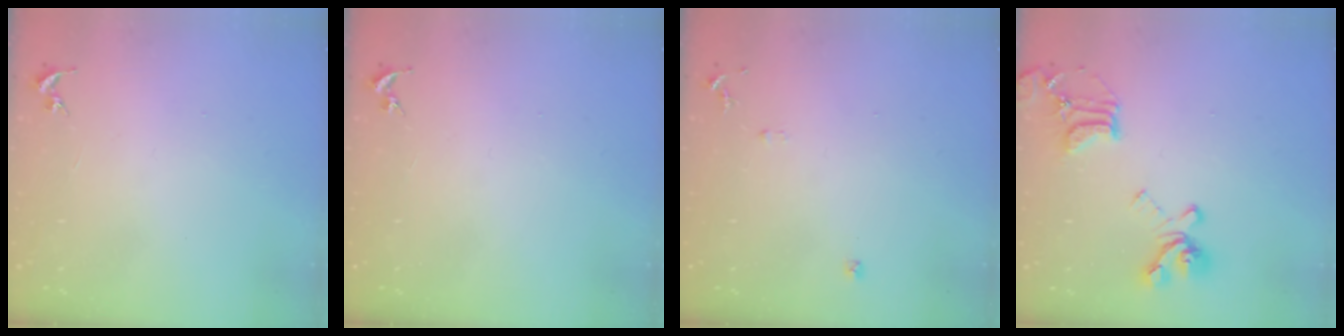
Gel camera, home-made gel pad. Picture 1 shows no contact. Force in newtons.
{"total": 0.0}
{"total": 5.6, "press": 5.5, "slide": 0.6}
{"total": 18.0, "press": 17.9, "slide": 1.9}